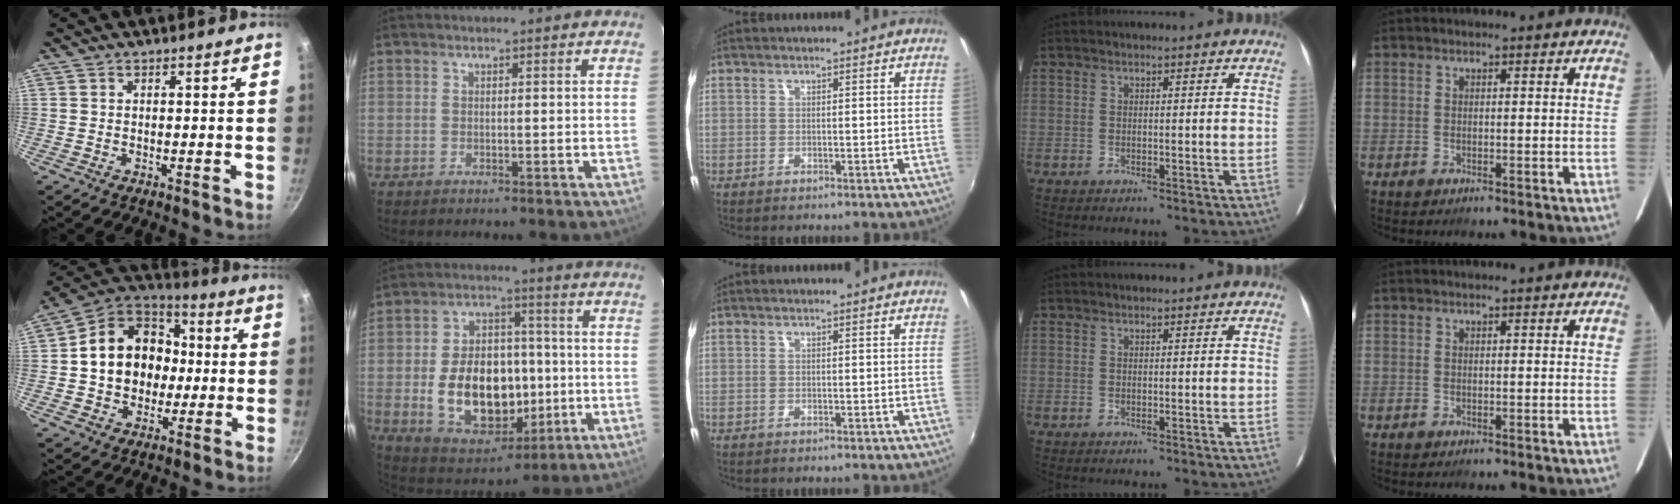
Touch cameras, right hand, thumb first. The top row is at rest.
{"thumb": {"total": 17.5, "force": [0.2, 14.5, 9.9], "torque": [-0.132, 0.035, -0.006]}, "index": {"total": 18.9, "force": [-2.8, 12.5, 13.8], "torque": [-0.273, 0.020, -0.017]}}